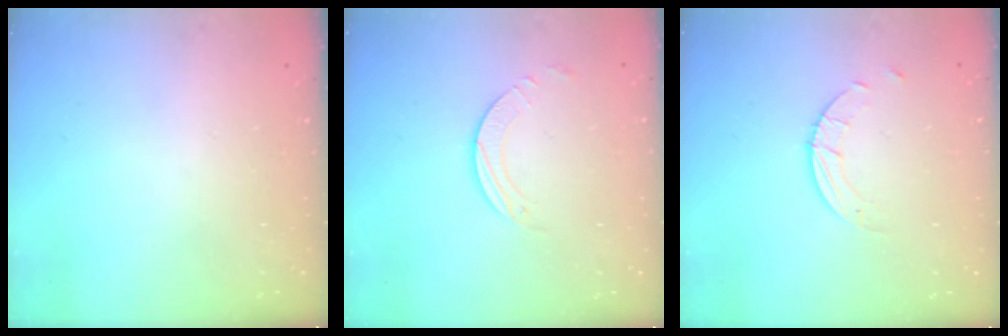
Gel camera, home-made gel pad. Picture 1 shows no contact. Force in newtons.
{"total": 2.5, "press": 2.5, "slide": 0.2}
{"total": 2.6, "press": 2.6, "slide": 0.2}